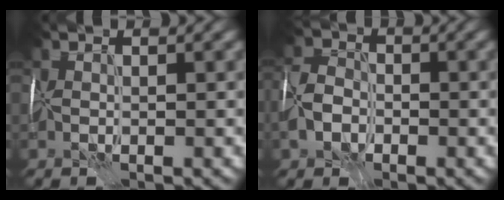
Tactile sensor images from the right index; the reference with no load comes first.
{"total": 4.6, "force": [-2.1, 3.3, 2.4], "torque": [-0.054, 0.000, -0.051]}